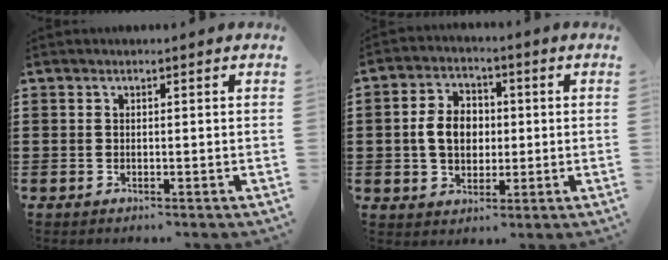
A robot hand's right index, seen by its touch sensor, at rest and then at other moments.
{"total": 6.7, "force": [-0.1, 5.0, 4.4], "torque": [-0.102, 0.008, -0.010]}